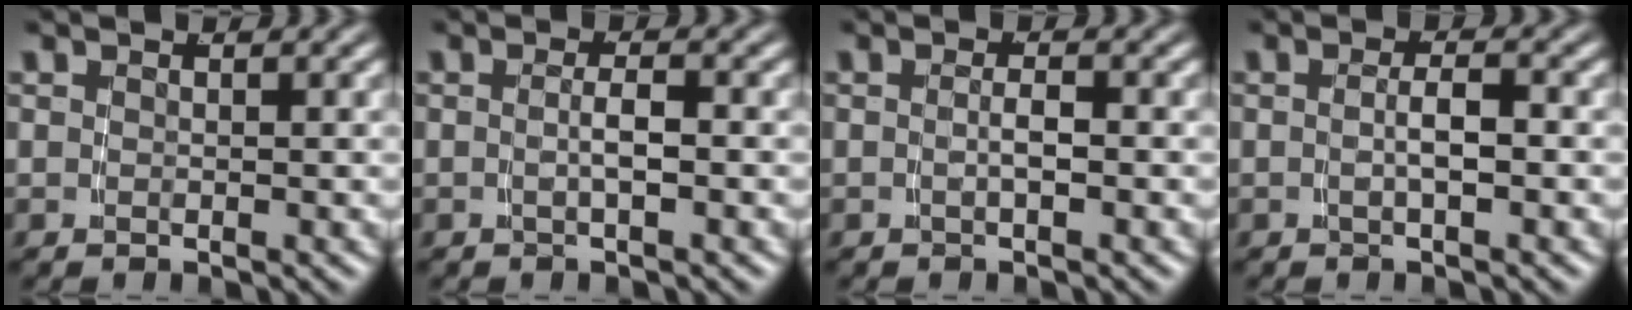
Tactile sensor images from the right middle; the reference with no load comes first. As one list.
[{"total": 1.6, "force": [-0.7, -0.3, 1.4], "torque": [-0.021, -0.001, -0.008]}, {"total": 1.3, "force": [-0.6, -0.3, 1.1], "torque": [-0.016, -0.001, -0.007]}, {"total": 1.8, "force": [-0.7, -0.2, 1.7], "torque": [-0.024, 0.001, -0.009]}]